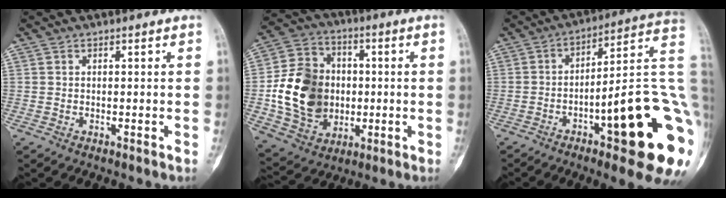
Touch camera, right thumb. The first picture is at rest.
{"total": 18.9, "force": [-1.2, 15.0, 11.4], "torque": [-0.177, 0.016, -0.013]}
{"total": 27.2, "force": [-6.4, 6.2, 25.7], "torque": [-0.278, 0.017, -0.085]}